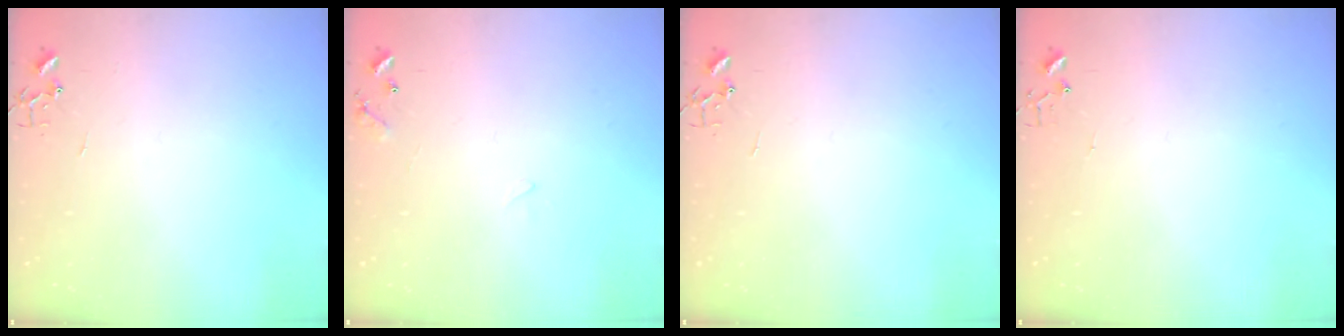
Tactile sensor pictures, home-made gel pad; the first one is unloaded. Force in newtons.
{"total": 6.1, "press": 6.1, "slide": 0.5}
{"total": 0.0}
{"total": 3.6, "press": 3.6, "slide": 0.4}